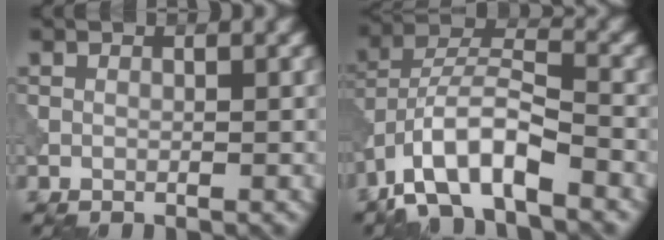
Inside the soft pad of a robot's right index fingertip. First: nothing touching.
{"total": 8.1, "force": [-5.2, 2.6, 5.7], "torque": [-0.099, 0.012, -0.103]}